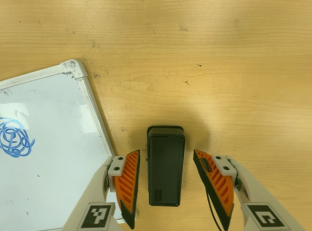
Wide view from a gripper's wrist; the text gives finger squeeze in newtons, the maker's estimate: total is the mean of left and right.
{"total": 0.0}